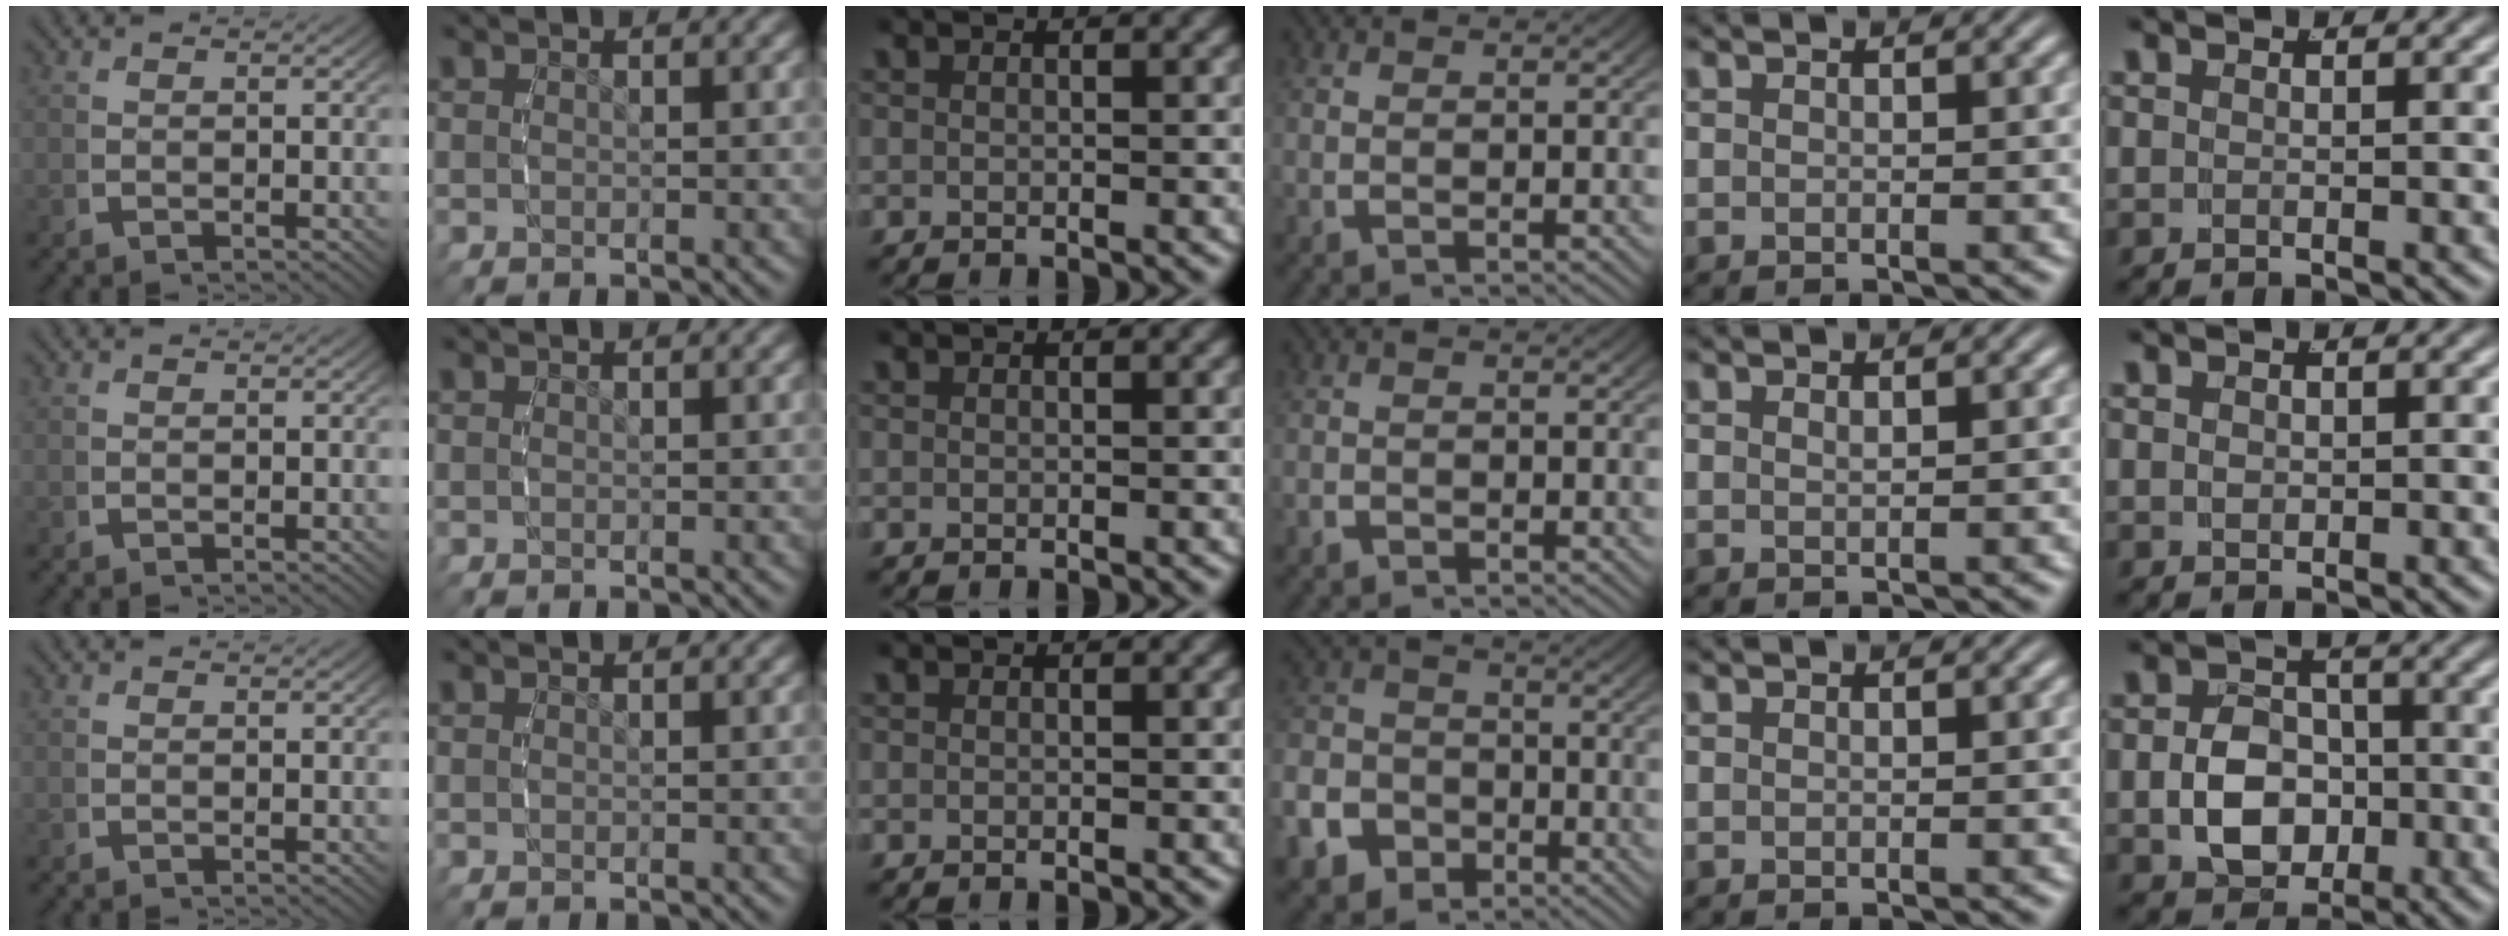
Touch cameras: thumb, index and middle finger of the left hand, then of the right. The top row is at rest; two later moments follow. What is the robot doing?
{"motion": "grasp_and_lifting", "object": "backpack"}